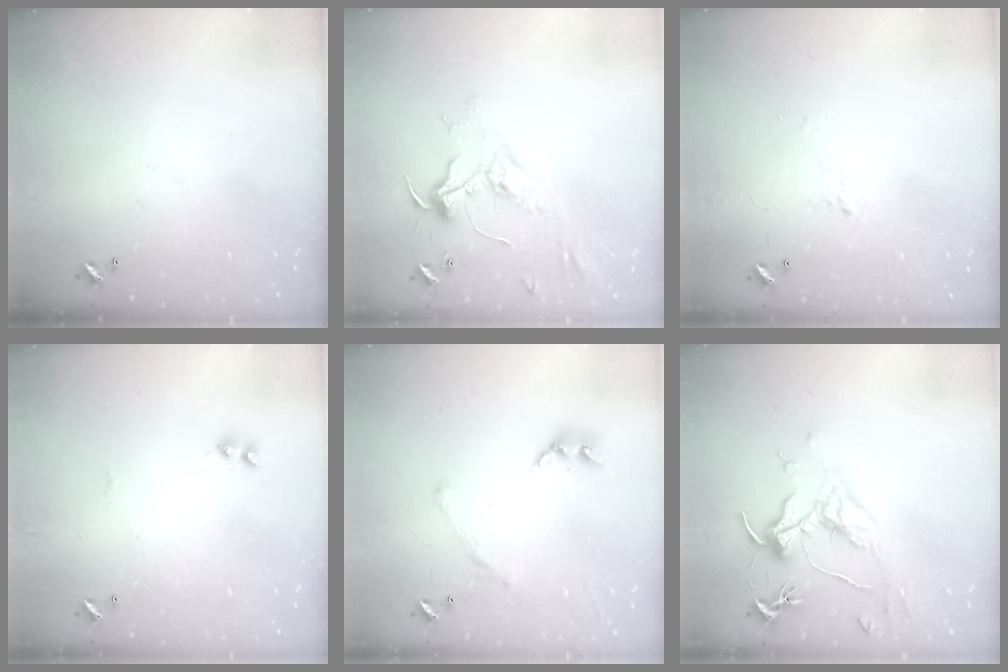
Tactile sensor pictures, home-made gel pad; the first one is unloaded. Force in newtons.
{"total": 2.4, "press": 2.3, "slide": 0.8}
{"total": 0.6, "press": 0.3, "slide": 0.5}
{"total": 2.0, "press": 1.9, "slide": 0.6}
{"total": 2.3, "press": 2.0, "slide": 1.0}
{"total": 1.6, "press": 1.4, "slide": 0.8}